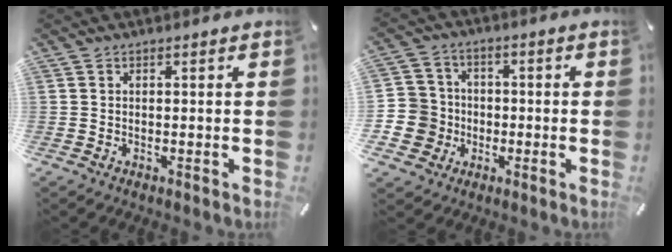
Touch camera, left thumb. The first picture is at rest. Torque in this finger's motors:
{"motor_torque": [0.44, 2.04, 0.05, -0.08, 0.02]}